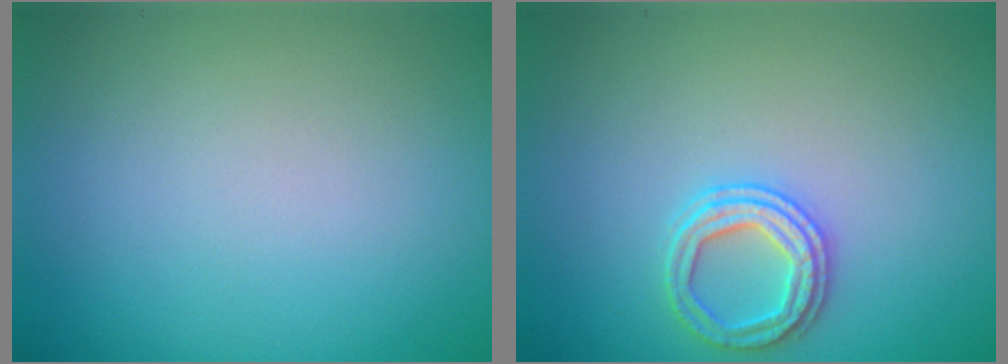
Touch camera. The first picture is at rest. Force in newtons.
{"total": 2.4, "press": 2.4, "slide": 0.4}